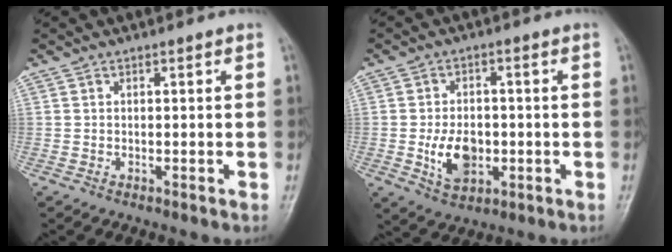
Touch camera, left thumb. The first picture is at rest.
{"total": 8.1, "force": [-1.5, 5.5, 5.8], "torque": [-0.081, -0.001, -0.020]}